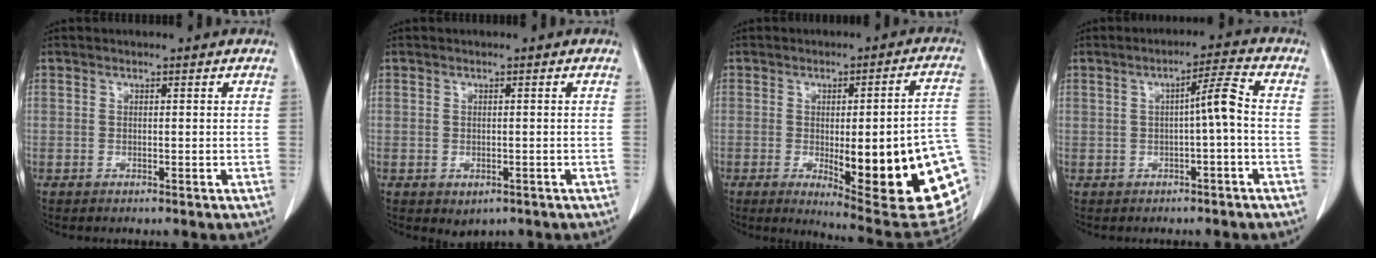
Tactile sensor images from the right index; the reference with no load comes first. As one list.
[{"total": 1.9, "force": [-0.7, 1.4, 1.0], "torque": [-0.011, -0.001, 0.000]}, {"total": 24.3, "force": [-5.2, 3.9, 23.4], "torque": [-0.214, -0.010, -0.056]}, {"total": 4.2, "force": [-0.1, 0.2, 4.2], "torque": [-0.064, 0.016, -0.002]}]